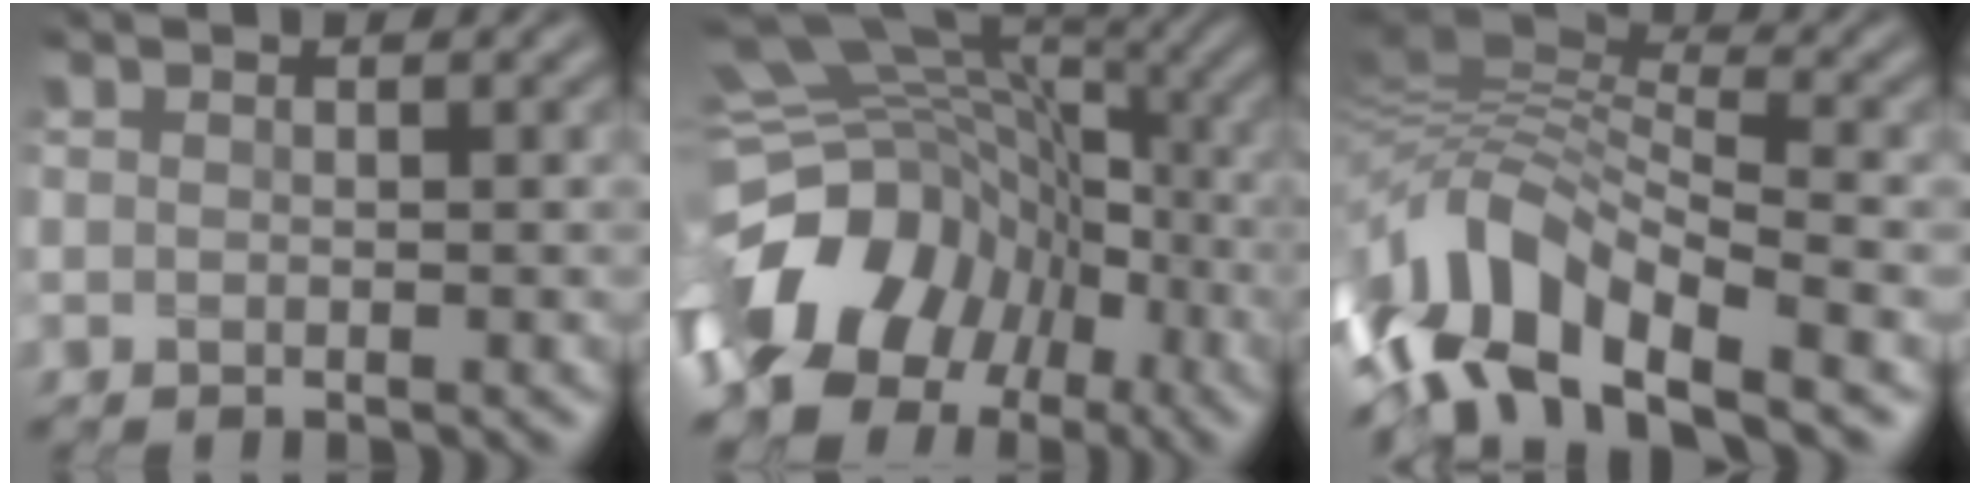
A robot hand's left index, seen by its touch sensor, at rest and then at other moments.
{"total": 13.2, "force": [-5.9, 9.6, 6.9], "torque": [-0.152, 0.009, -0.103]}
{"total": 10.8, "force": [-5.6, 4.8, 7.9], "torque": [-0.157, 0.020, -0.107]}